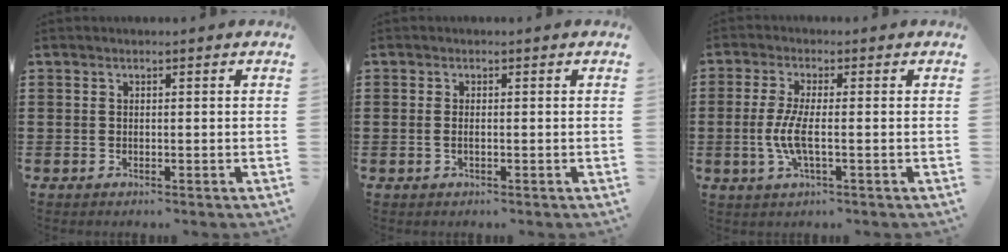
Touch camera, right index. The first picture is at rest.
{"total": 0.9, "force": [-0.2, 0.2, 0.9], "torque": [-0.019, -0.002, -0.003]}
{"total": 5.6, "force": [-0.9, 1.3, 5.3], "torque": [-0.130, -0.010, -0.028]}